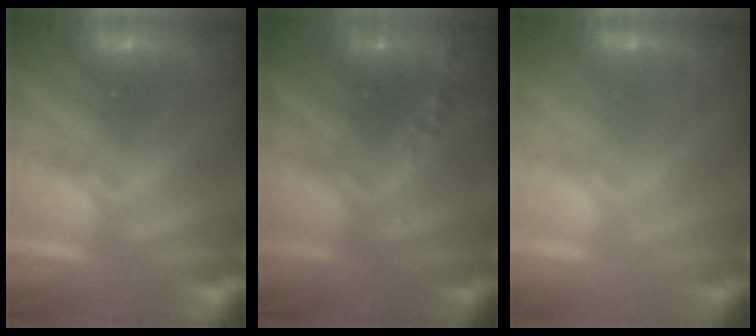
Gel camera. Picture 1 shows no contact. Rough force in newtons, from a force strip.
{"total": 7.3}
{"total": 2.3}